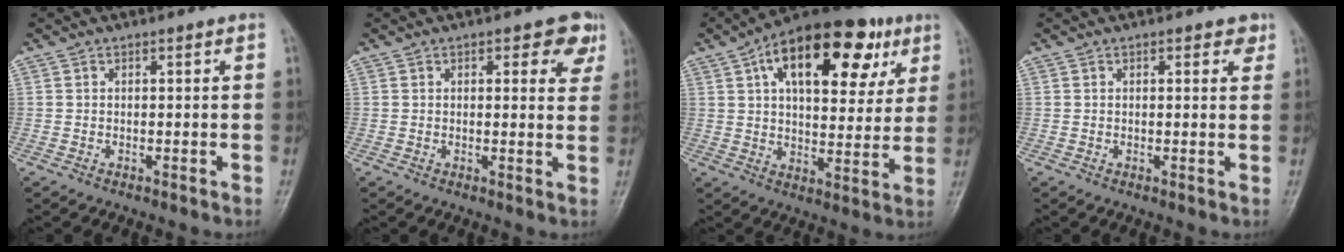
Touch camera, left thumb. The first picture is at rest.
{"total": 5.3, "force": [2.7, 2.6, 3.8], "torque": [-0.013, -0.009, 0.024]}
{"total": 23.6, "force": [10.0, 11.6, 17.9], "torque": [-0.234, 0.007, 0.152]}
{"total": 2.3, "force": [1.3, 1.2, 1.5], "torque": [-0.006, -0.004, 0.013]}